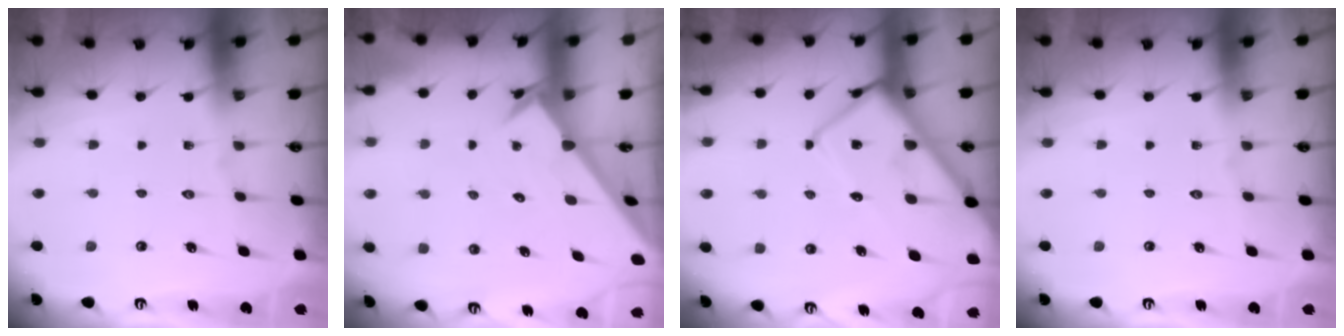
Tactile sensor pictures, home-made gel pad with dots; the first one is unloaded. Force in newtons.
{"total": 2.4, "press": 2.4, "slide": 0.2}
{"total": 12.9, "press": 12.9, "slide": 1.2}
{"total": 0.0}